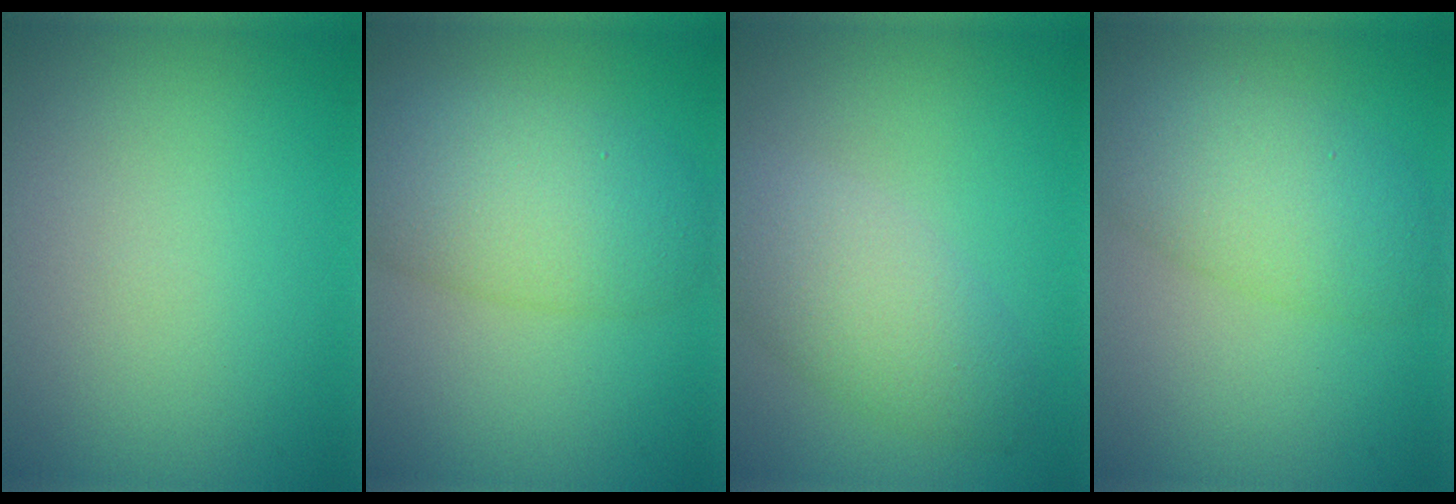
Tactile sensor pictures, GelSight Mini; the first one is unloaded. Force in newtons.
{"total": 6.8, "press": 6.8, "slide": 0.2}
{"total": 4.3, "press": 4.3, "slide": 0.3}
{"total": 5.7, "press": 5.7, "slide": 0.2}